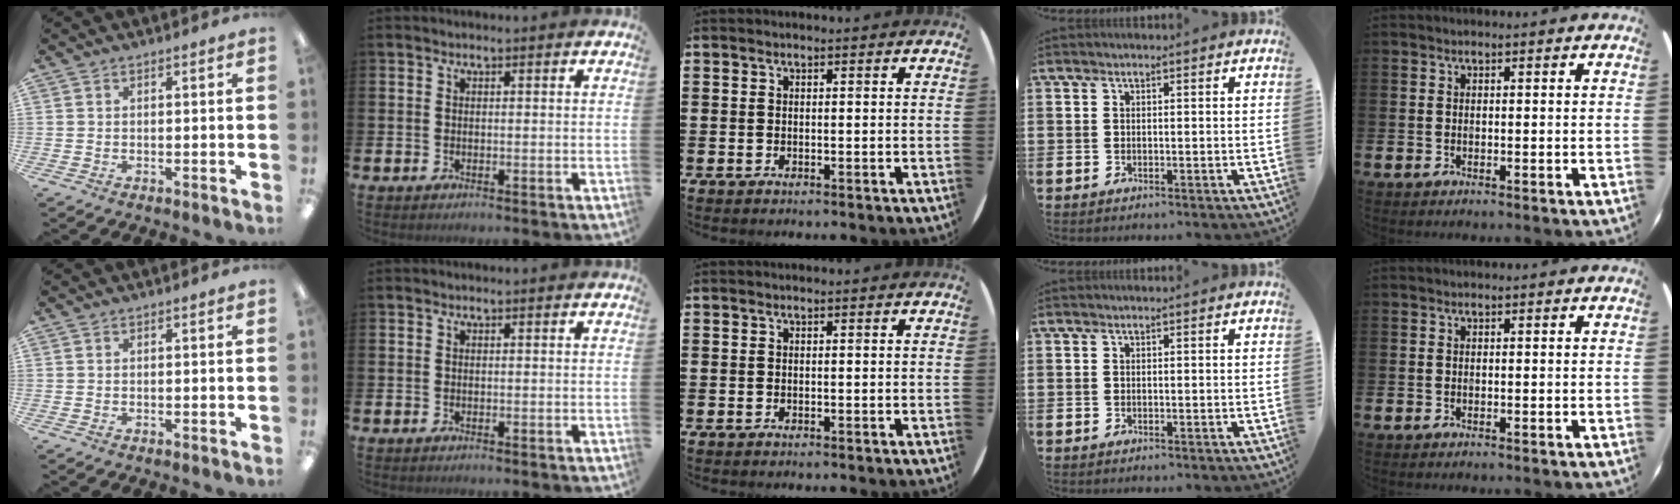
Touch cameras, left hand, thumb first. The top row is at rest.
{}